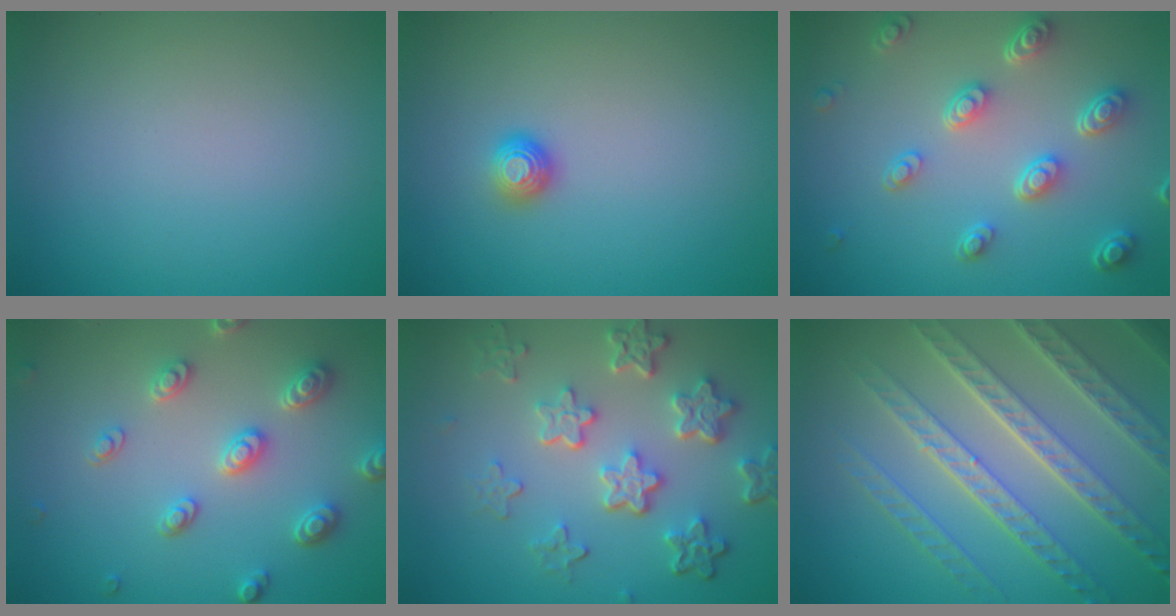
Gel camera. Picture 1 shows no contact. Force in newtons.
{"total": 1.3, "press": 1.0, "slide": 0.8}
{"total": 4.8, "press": 3.7, "slide": 3.0}
{"total": 4.0, "press": 3.4, "slide": 2.1}
{"total": 5.8, "press": 4.4, "slide": 3.8}
{"total": 7.8, "press": 5.6, "slide": 5.4}